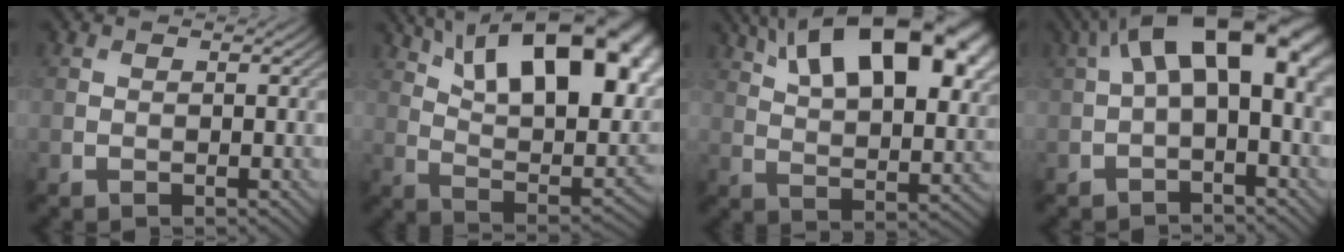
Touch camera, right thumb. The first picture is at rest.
{"total": 22.6, "force": [10.4, 10.1, 17.3], "torque": [-0.257, 0.049, 0.167]}
{"total": 19.5, "force": [10.1, 8.4, 14.4], "torque": [-0.227, 0.032, 0.150]}
{"total": 12.3, "force": [2.6, 5.8, 10.5], "torque": [-0.174, 0.018, 0.042]}